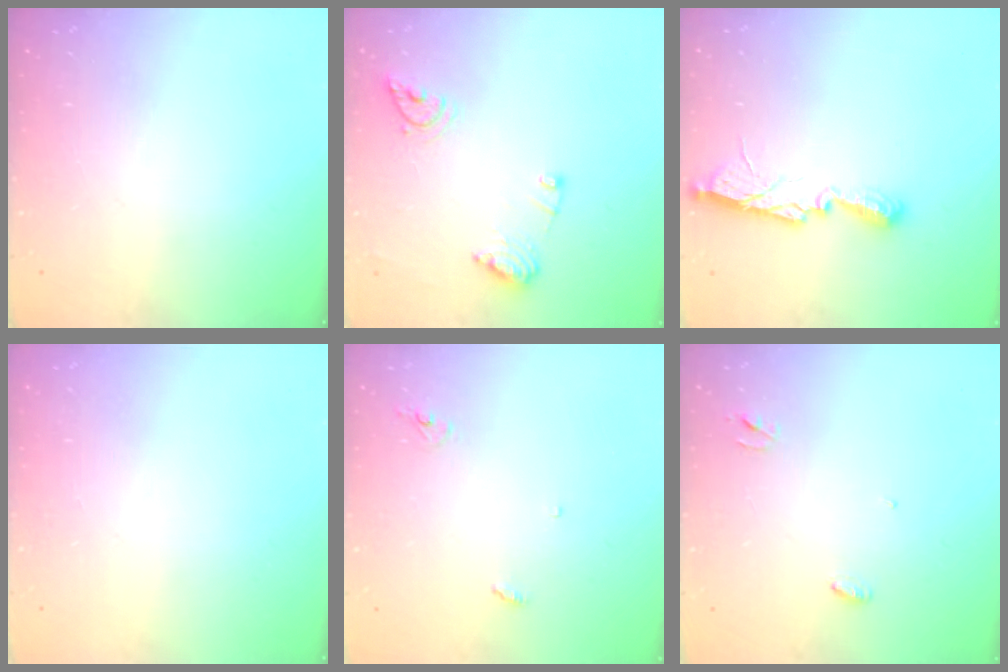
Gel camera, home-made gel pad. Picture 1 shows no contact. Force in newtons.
{"total": 10.3, "press": 10.2, "slide": 1.1}
{"total": 9.9, "press": 9.9, "slide": 0.3}
{"total": 0.0}
{"total": 2.9, "press": 2.9, "slide": 0.2}
{"total": 3.2, "press": 3.2, "slide": 0.3}